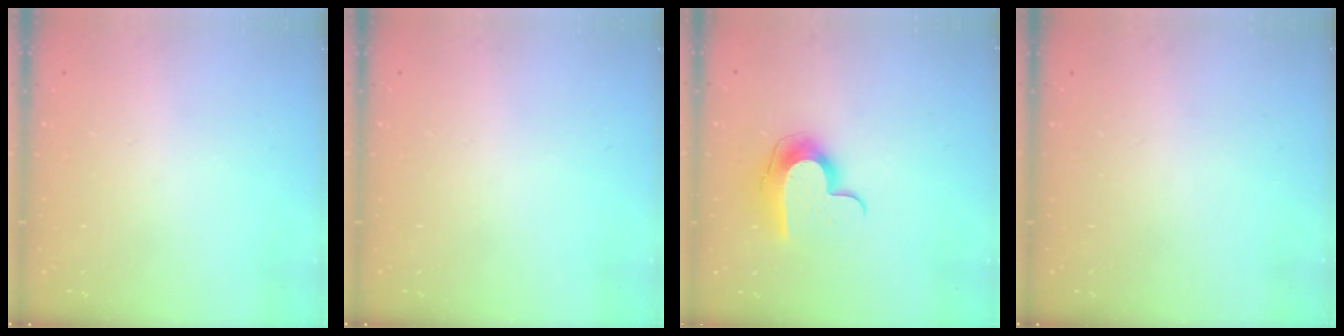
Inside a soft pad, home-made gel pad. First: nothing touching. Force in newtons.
{"total": 0.0}
{"total": 10.3, "press": 10.3, "slide": 0.1}
{"total": 0.0}